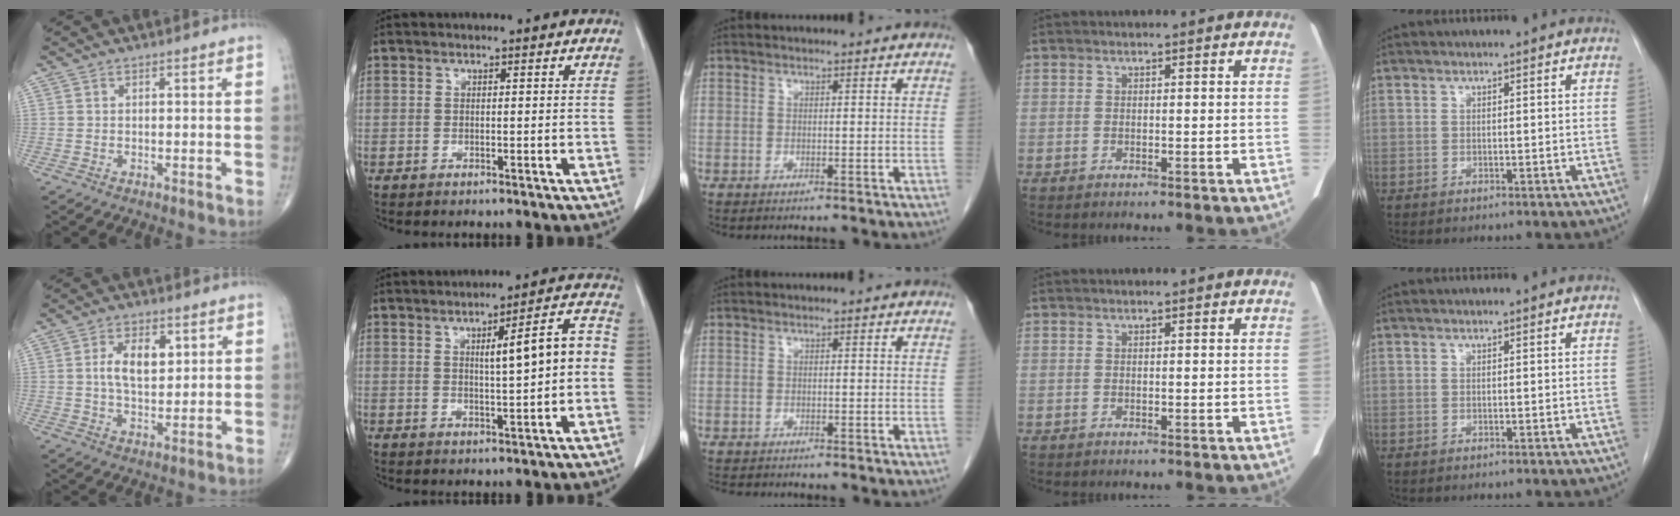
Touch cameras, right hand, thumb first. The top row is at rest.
{"thumb": {"total": 8.2, "force": [2.0, 4.6, 6.5], "torque": [-0.099, -0.006, 0.035]}, "index": {"total": 8.2, "force": [0.1, 1.0, 8.1], "torque": [-0.111, 0.025, 0.002]}, "middle": {"total": 3.7, "force": [-3.2, 0.9, 1.5], "torque": [-0.023, -0.007, -0.044]}}